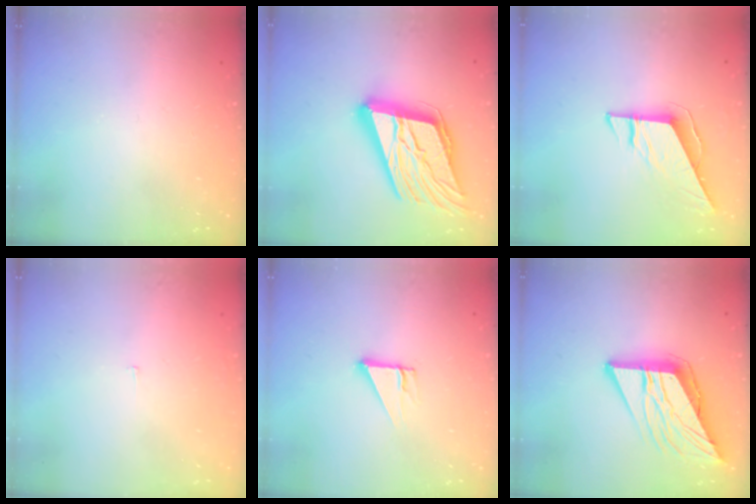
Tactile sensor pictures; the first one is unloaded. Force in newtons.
{"total": 27.8, "press": 27.3, "slide": 5.1}
{"total": 8.1, "press": 8.1, "slide": 0.4}
{"total": 1.9, "press": 1.9, "slide": 0.1}
{"total": 3.1, "press": 3.1, "slide": 0.1}
{"total": 12.2, "press": 12.1, "slide": 1.4}